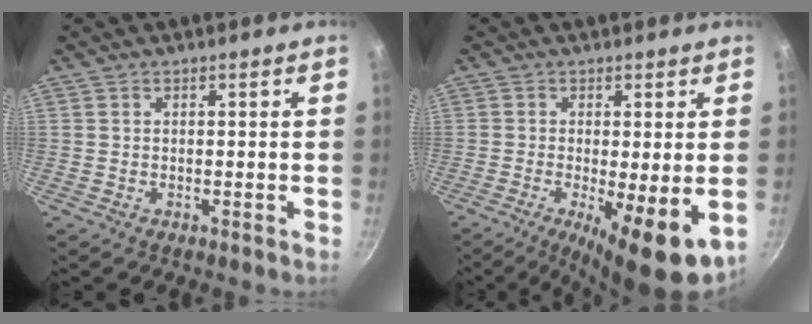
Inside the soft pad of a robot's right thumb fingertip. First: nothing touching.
{"total": 12.4, "force": [-3.9, 3.6, 11.2], "torque": [-0.153, -0.020, -0.050]}